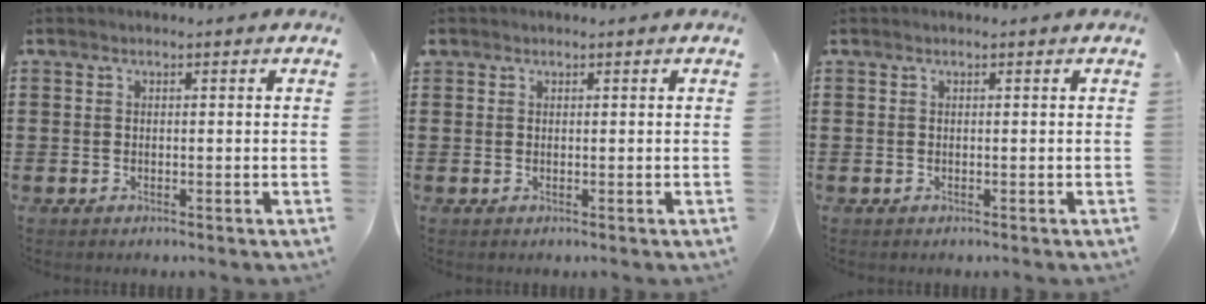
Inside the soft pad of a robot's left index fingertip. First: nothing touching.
{"total": 0.5, "force": [0.4, 0.4, 0.1], "torque": [-0.003, 0.003, 0.007]}
{"total": 0.0}